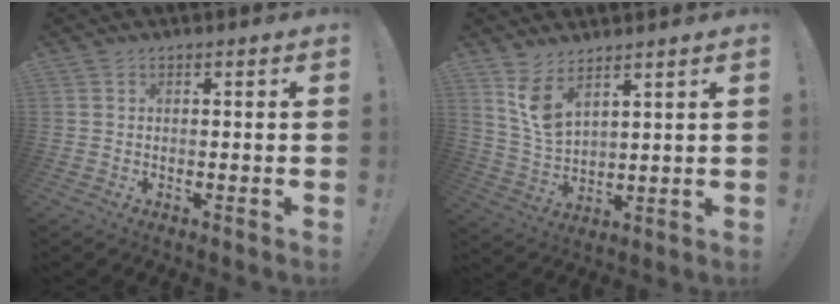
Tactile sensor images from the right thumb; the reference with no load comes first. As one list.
[{"total": 8.1, "force": [6.0, 3.2, 4.4], "torque": [-0.077, -0.037, 0.116]}]